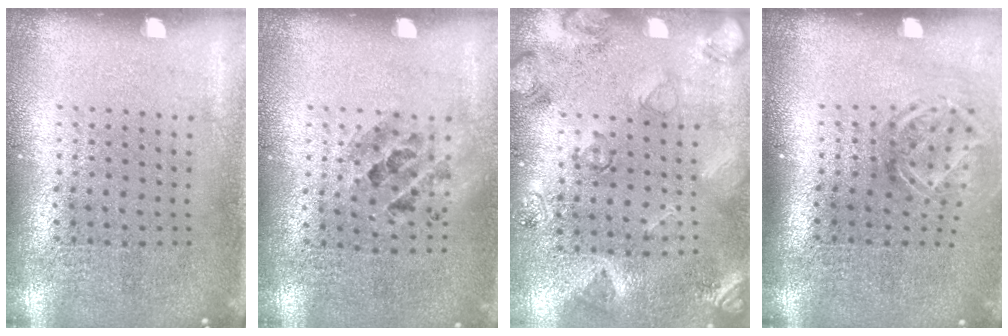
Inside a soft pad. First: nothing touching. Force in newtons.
{"total": 0.9, "press": 0.9, "slide": 0.3}
{"total": 2.5, "press": 1.8, "slide": 1.8}
{"total": 1.8, "press": 1.3, "slide": 1.3}